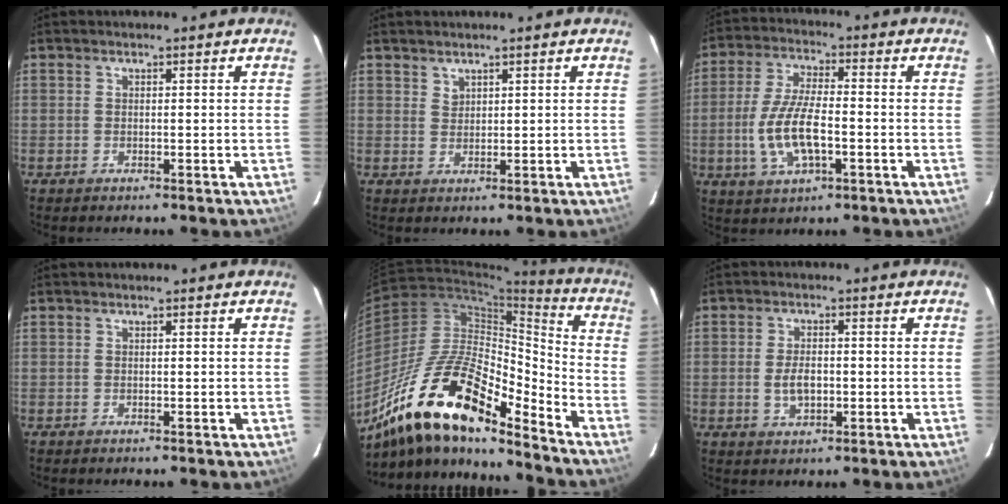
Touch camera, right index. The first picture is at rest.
{"total": 1.6, "force": [1.4, 0.7, 0.2], "torque": [0.002, 0.003, 0.027]}
{"total": 11.2, "force": [-2.6, 4.3, 10.0], "torque": [-0.206, -0.003, -0.047]}
{"total": 0.0}
{"total": 21.8, "force": [-16.2, 6.1, 13.3], "torque": [-0.242, -0.010, -0.300]}
{"total": 4.5, "force": [-0.8, 2.6, 3.6], "torque": [-0.070, -0.002, -0.009]}